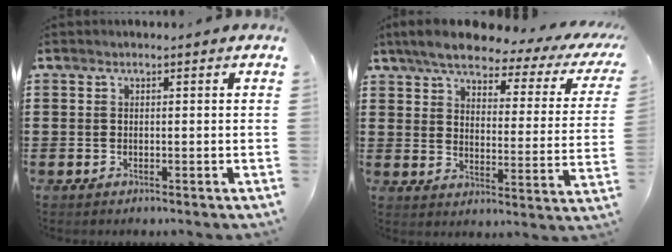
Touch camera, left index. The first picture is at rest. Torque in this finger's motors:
{"motor_torque": [1.27, -0.86, 1.05, 0.14]}